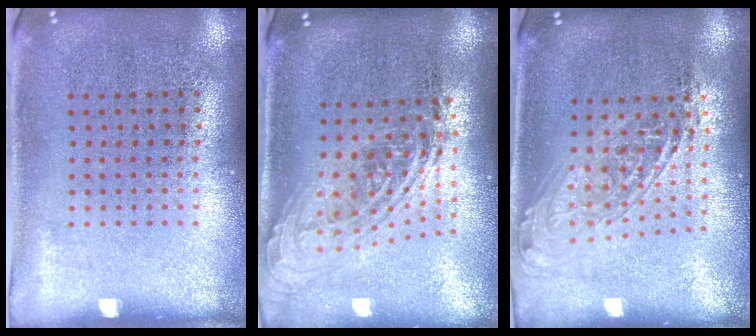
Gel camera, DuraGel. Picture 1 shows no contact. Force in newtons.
{"total": 2.1, "press": 1.5, "slide": 1.4}
{"total": 1.6, "press": 1.3, "slide": 1.0}